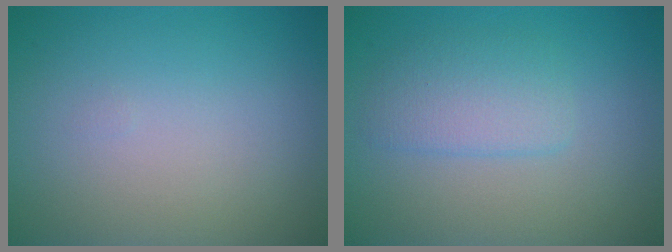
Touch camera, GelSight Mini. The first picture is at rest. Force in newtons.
{"total": 2.6, "press": 2.6, "slide": 0.0}